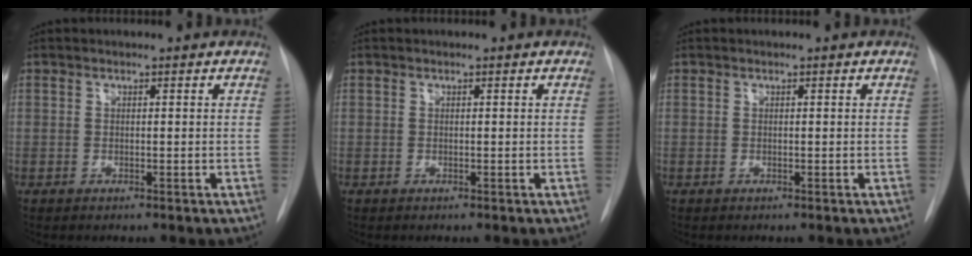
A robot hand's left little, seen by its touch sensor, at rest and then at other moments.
{"total": 0.0}
{"total": 0.0}